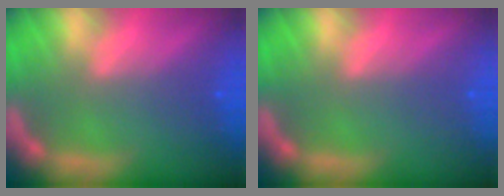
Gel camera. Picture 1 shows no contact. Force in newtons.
{"total": 0.0}